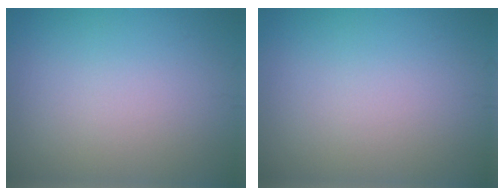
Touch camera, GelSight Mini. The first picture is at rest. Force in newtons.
{"total": 0.0}